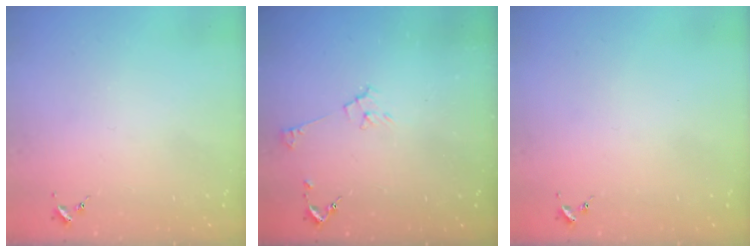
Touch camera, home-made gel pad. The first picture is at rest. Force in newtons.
{"total": 5.4, "press": 5.4, "slide": 0.7}
{"total": 0.0}